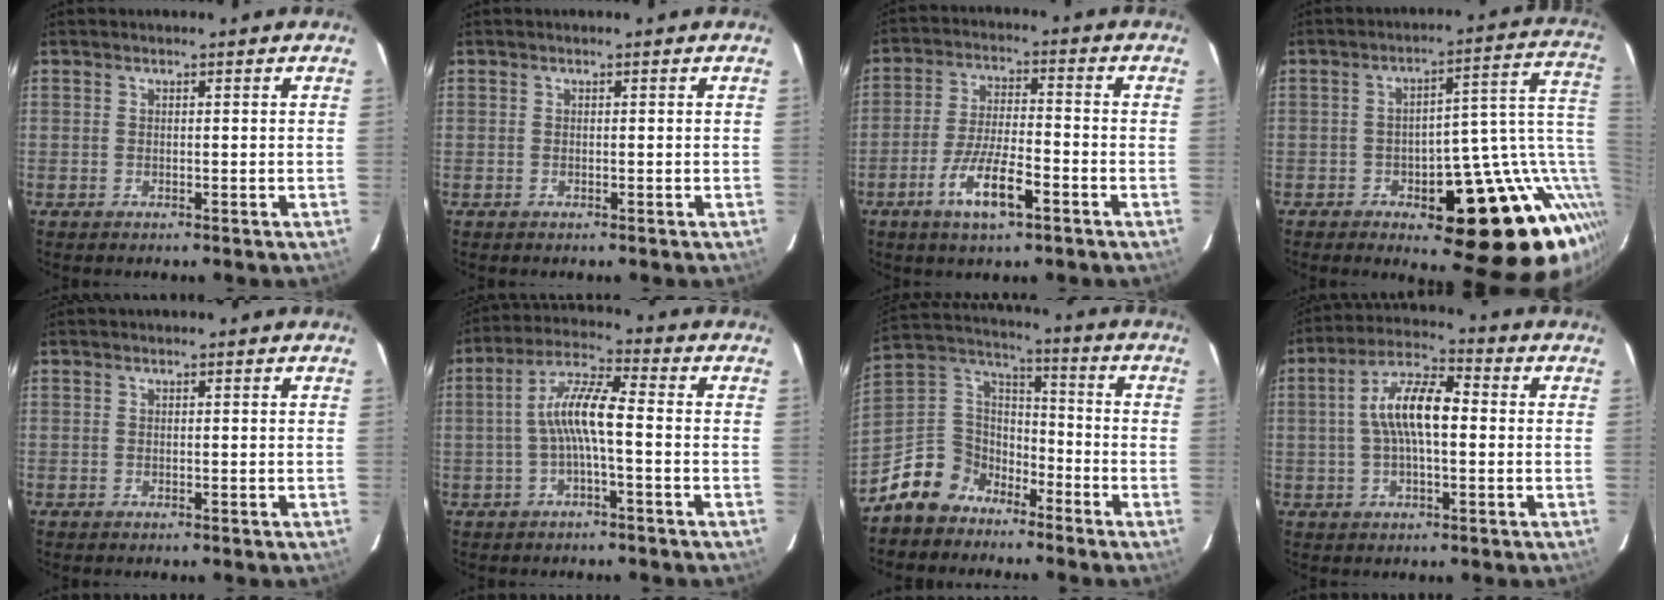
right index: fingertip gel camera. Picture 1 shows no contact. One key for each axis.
{"total": 0.0}
{"total": 10.0, "fx": -5.2, "fy": 2.5, "fz": 8.1, "tx": -0.165, "ty": -0.008, "tz": -0.093}
{"total": 21.8, "fx": -6.5, "fy": 10.8, "fz": 17.8, "tx": -0.190, "ty": 0.017, "tz": -0.068}
{"total": 0.0}
{"total": 7.7, "fx": -1.4, "fy": 1.0, "fz": 7.5, "tx": -0.161, "ty": 0.018, "tz": -0.027}
{"total": 11.5, "fx": -7.5, "fy": 8.2, "fz": 2.8, "tx": -0.083, "ty": 0.051, "tz": -0.138}
{"total": 10.1, "fx": 0.3, "fy": 3.7, "fz": 9.4, "tx": -0.179, "ty": 0.021, "tz": 0.001}